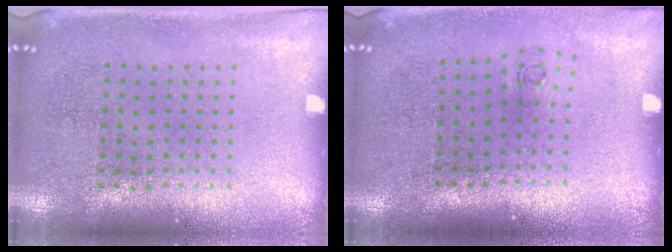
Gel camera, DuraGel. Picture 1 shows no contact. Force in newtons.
{"total": 0.6, "press": 0.3, "slide": 0.5}